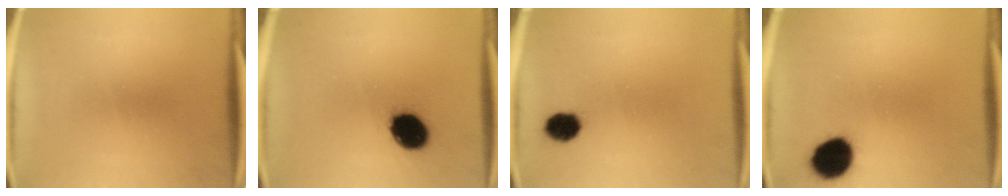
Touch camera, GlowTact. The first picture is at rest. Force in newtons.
{"total": 11.5}
{"total": 5.6}
{"total": 10.7}